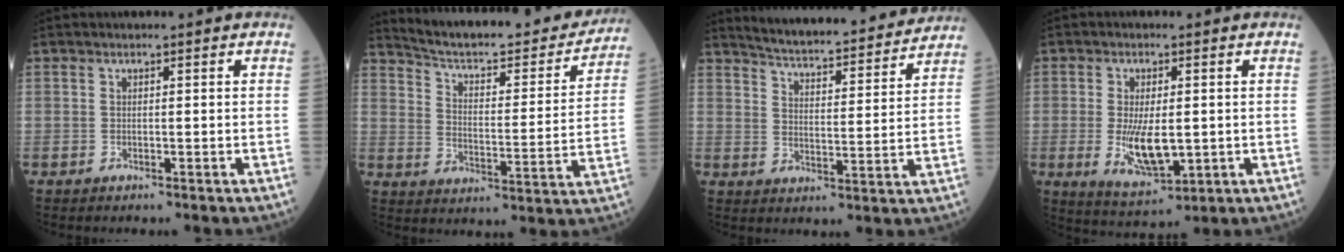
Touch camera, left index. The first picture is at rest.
{"total": 22.6, "force": [20.9, 4.0, 7.7], "torque": [-0.109, -0.034, 0.278]}
{"total": 18.3, "force": [17.2, 1.9, 6.0], "torque": [-0.091, -0.011, 0.232]}
{"total": 7.6, "force": [-0.6, 2.9, 7.0], "torque": [-0.138, -0.018, -0.003]}